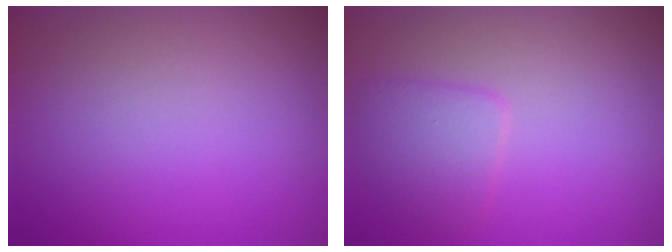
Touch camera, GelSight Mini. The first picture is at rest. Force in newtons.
{"total": 2.3, "press": 2.3, "slide": 0.1}